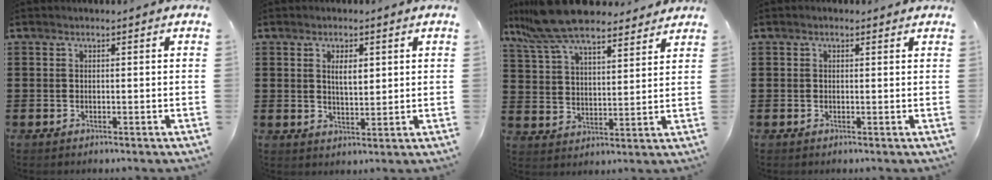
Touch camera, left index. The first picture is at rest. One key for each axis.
{"total": 3.4, "fx": 1.3, "fy": 1.3, "fz": 2.9, "tx": -0.045, "ty": 0.000, "tz": 0.017}
{"total": 11.0, "fx": 9.3, "fy": 2.2, "fz": 5.4, "tx": -0.135, "ty": -0.025, "tz": 0.170}
{"total": 0.6, "fx": 0.3, "fy": 0.4, "fz": 0.3, "tx": -0.007, "ty": 0.006, "tz": 0.005}